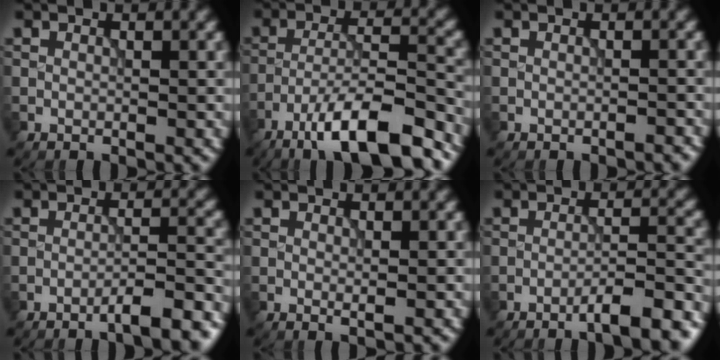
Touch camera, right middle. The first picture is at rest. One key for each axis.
{"total": 11.3, "fx": -7.8, "fy": 2.6, "fz": 7.8, "tx": -0.128, "ty": 0.009, "tz": -0.133}
{"total": 0.8, "fx": -0.8, "fy": 0.1, "fz": 0.3, "tx": -0.004, "ty": 0.003, "tz": -0.012}
{"total": 5.7, "fx": -3.9, "fy": 1.0, "fz": 4.1, "tx": -0.046, "ty": 0.015, "tz": -0.061}
{"total": 0.6, "fx": 0.1, "fy": 0.0, "fz": 0.6, "tx": -0.009, "ty": -0.003, "tz": 0.000}
{"total": 6.5, "fx": -4.4, "fy": 1.1, "fz": 4.6, "tx": -0.053, "ty": 0.017, "tz": -0.067}